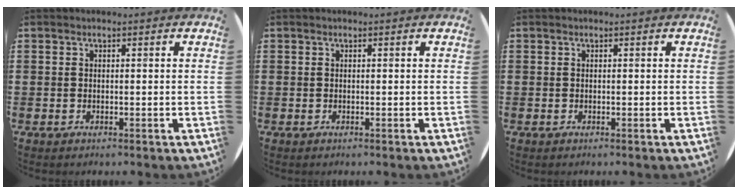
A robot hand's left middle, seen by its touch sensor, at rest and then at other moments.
{"total": 0.0}
{"total": 0.0}